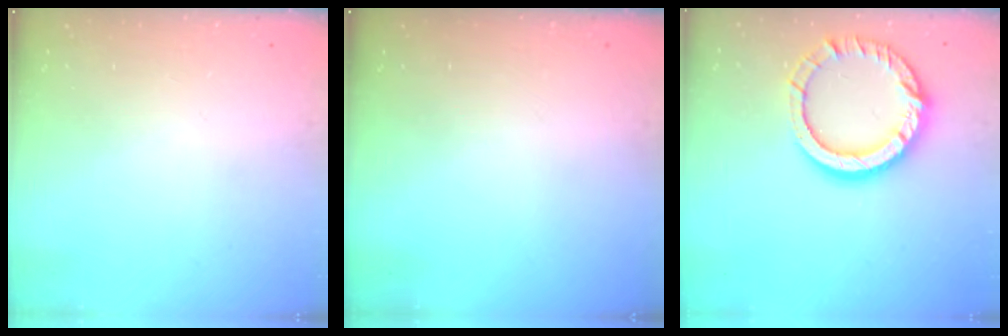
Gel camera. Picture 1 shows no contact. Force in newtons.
{"total": 0.0}
{"total": 15.1, "press": 15.0, "slide": 1.5}